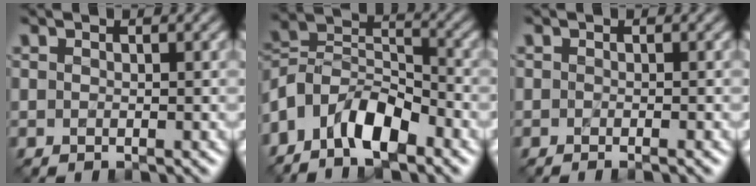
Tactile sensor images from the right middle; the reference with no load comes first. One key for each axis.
{"total": 8.1, "fx": -5.4, "fy": 3.7, "fz": 4.7, "tx": -0.075, "ty": 0.007, "tz": -0.112}
{"total": 0.8, "fx": -0.5, "fy": 0.1, "fz": 0.6, "tx": -0.009, "ty": -0.008, "tz": -0.006}